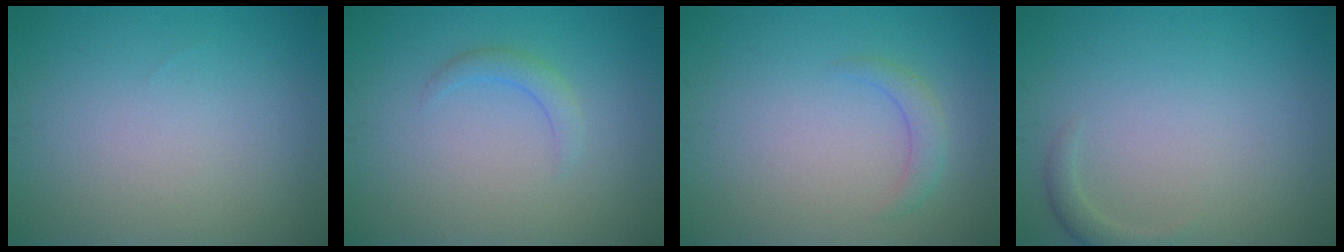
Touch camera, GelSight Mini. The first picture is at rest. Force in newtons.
{"total": 1.4, "press": 1.4, "slide": 0.0}
{"total": 1.5, "press": 1.5, "slide": 0.1}
{"total": 1.2, "press": 1.2, "slide": 0.1}